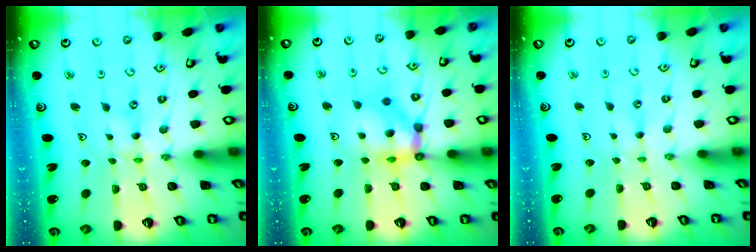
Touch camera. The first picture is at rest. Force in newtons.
{"total": 13.2, "press": 13.1, "slide": 1.5}
{"total": 1.0, "press": 1.0, "slide": 0.2}